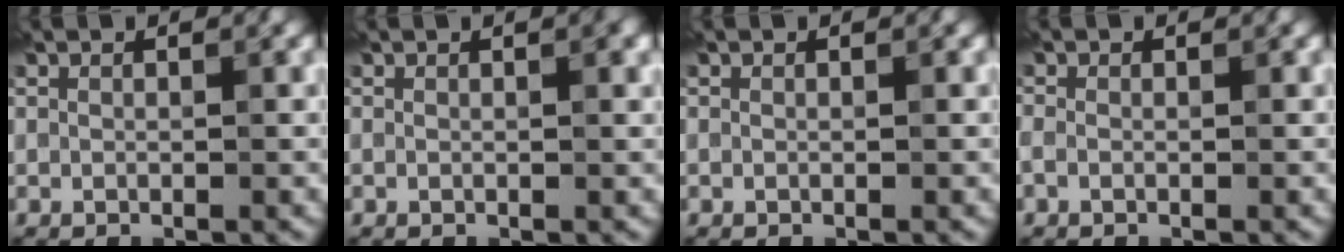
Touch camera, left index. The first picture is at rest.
{"total": 1.1, "force": [0.3, 0.2, 1.1], "torque": [-0.014, 0.000, 0.002]}
{"total": 0.0}
{"total": 0.8, "force": [-0.3, 0.5, 0.6], "torque": [-0.018, -0.006, -0.010]}